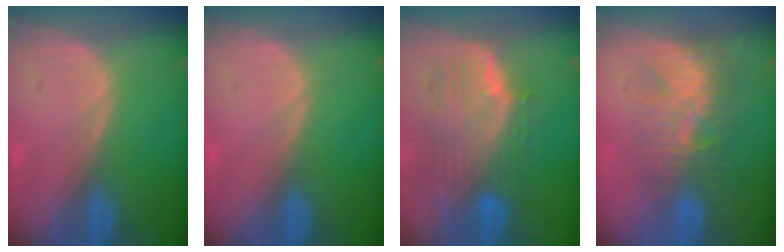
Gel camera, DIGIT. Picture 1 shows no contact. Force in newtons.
{"total": 0.0}
{"total": 10.0, "press": 8.8, "slide": 4.6}
{"total": 9.0, "press": 7.7, "slide": 4.6}